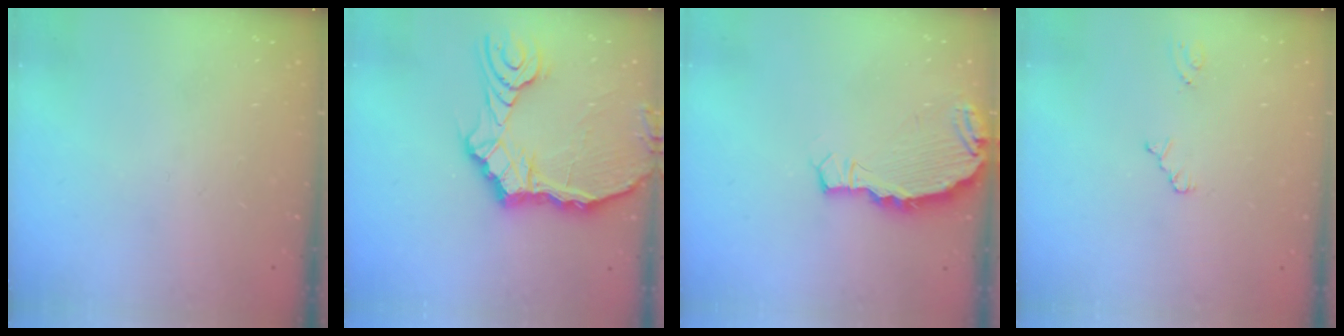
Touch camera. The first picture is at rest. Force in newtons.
{"total": 14.7, "press": 14.1, "slide": 4.1}
{"total": 3.6, "press": 3.6, "slide": 0.4}
{"total": 2.2, "press": 2.2, "slide": 0.4}